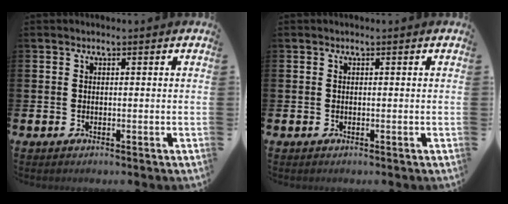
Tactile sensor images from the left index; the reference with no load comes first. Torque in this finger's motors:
{"motor_torque": [0.00, 0.00, 0.00, 0.02]}